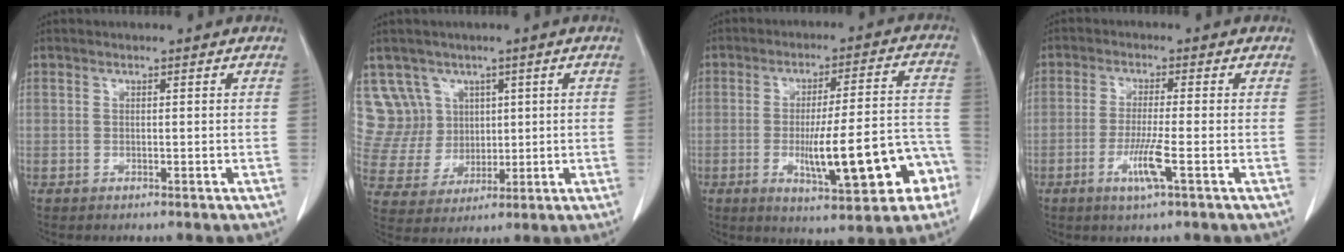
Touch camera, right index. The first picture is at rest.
{"total": 8.6, "force": [3.9, 7.6, -0.1], "torque": [-0.004, 0.031, 0.092]}
{"total": 15.7, "force": [-5.1, 2.9, 14.6], "torque": [-0.203, 0.020, -0.058]}
{"total": 5.2, "force": [-2.0, -0.4, 4.7], "torque": [-0.096, -0.013, -0.037]}